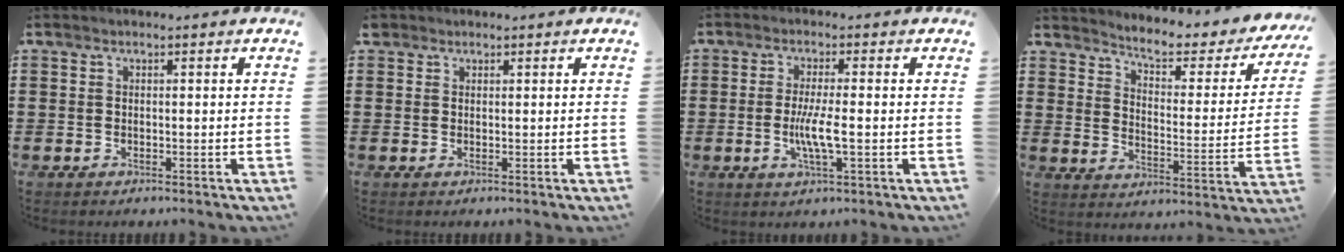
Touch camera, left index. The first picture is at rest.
{"total": 1.0, "force": [0.7, 0.6, 0.1], "torque": [-0.006, 0.004, 0.014]}
{"total": 5.1, "force": [-0.7, 0.6, 5.1], "torque": [-0.102, -0.007, -0.018]}
{"total": 4.7, "force": [4.1, 0.6, 2.3], "torque": [-0.058, -0.034, 0.060]}